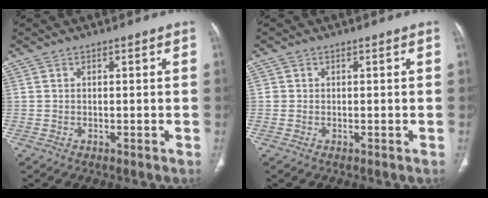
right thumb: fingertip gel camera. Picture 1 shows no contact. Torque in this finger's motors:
{"motor_torque": [-0.01, -0.04, 0.19, 0.16, 0.01]}